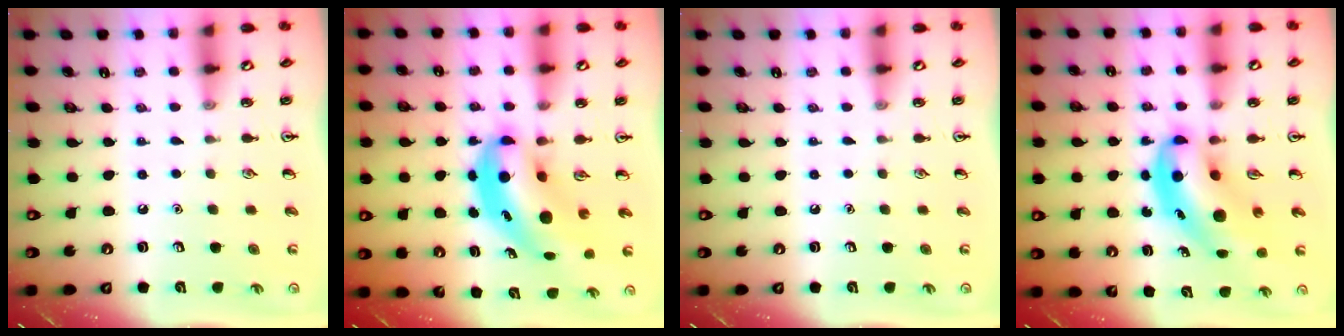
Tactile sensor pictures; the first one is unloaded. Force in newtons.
{"total": 7.4, "press": 7.2, "slide": 1.7}
{"total": 0.0}
{"total": 9.0, "press": 8.7, "slide": 2.4}